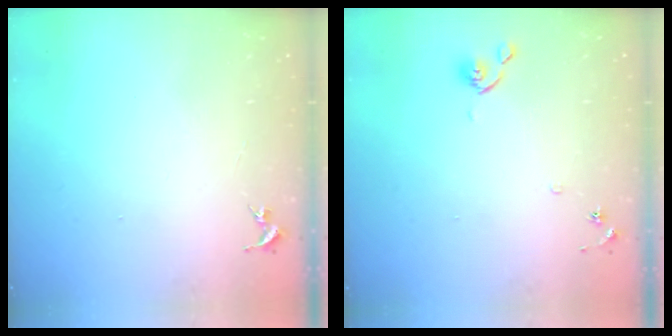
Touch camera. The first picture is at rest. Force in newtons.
{"total": 6.9, "press": 6.9, "slide": 0.6}